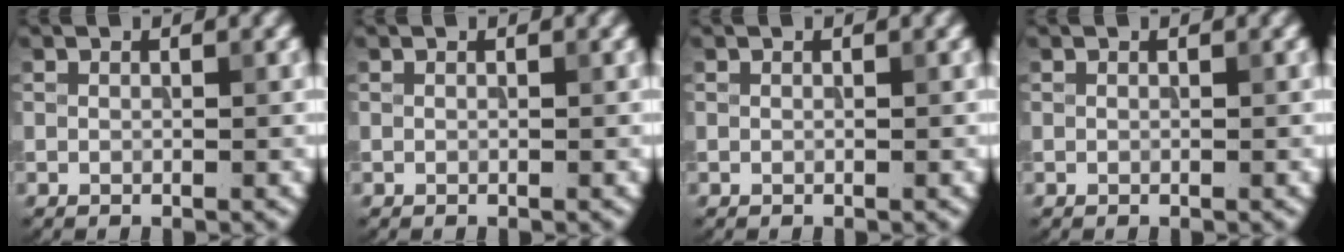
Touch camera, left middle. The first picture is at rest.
{"total": 0.0}
{"total": 0.0}
{"total": 0.0}